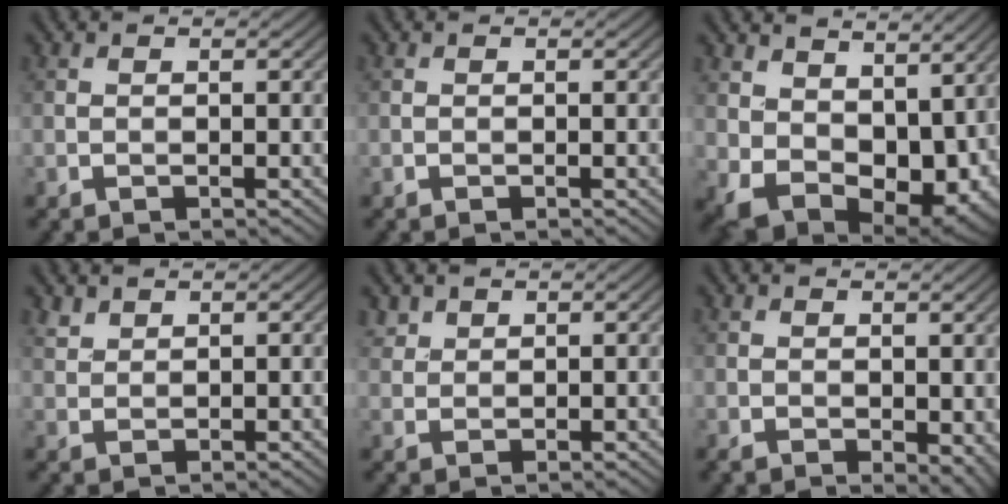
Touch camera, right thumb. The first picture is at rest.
{"total": 0.0}
{"total": 12.9, "force": [3.3, 8.8, 8.8], "torque": [-0.171, -0.032, 0.097]}
{"total": 1.7, "force": [1.5, 0.6, 0.5], "torque": [-0.016, 0.002, 0.037]}
{"total": 2.0, "force": [1.6, 1.1, 0.5], "torque": [-0.016, 0.003, 0.040]}
{"total": 4.7, "force": [-0.1, 3.1, 3.5], "torque": [-0.065, -0.021, 0.014]}